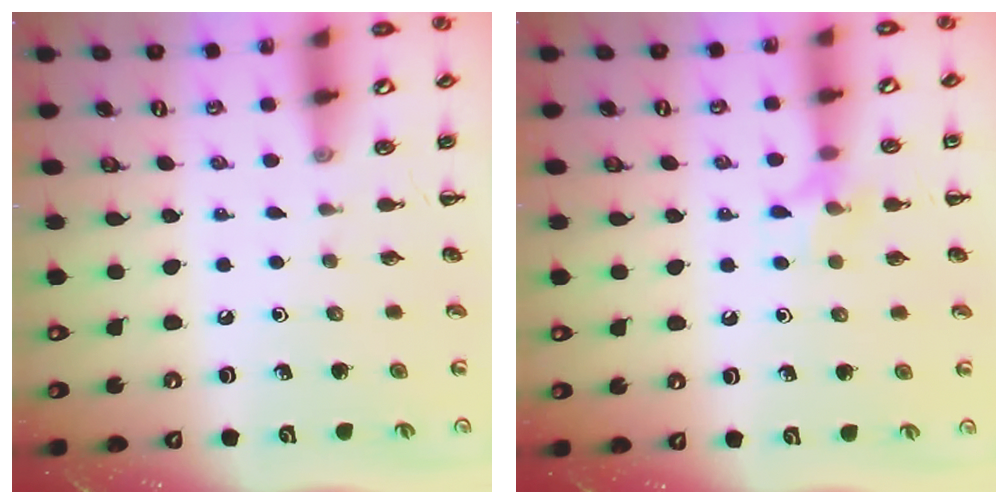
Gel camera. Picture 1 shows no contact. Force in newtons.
{"total": 7.4, "press": 7.2, "slide": 1.3}